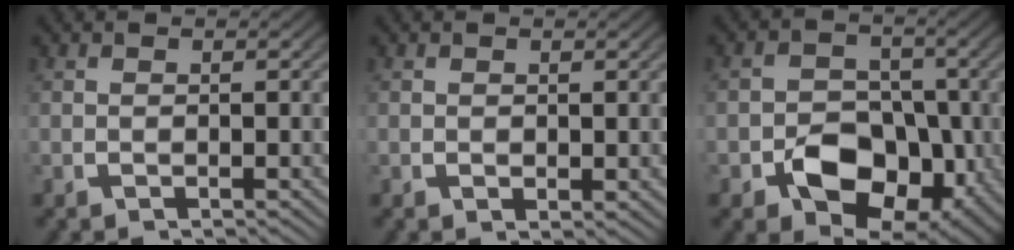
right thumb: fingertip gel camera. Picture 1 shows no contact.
{"total": 0.6, "force": [0.3, 0.4, 0.4], "torque": [-0.003, -0.005, 0.010]}
{"total": 10.2, "force": [-2.6, 7.5, 6.4], "torque": [-0.106, -0.036, -0.035]}